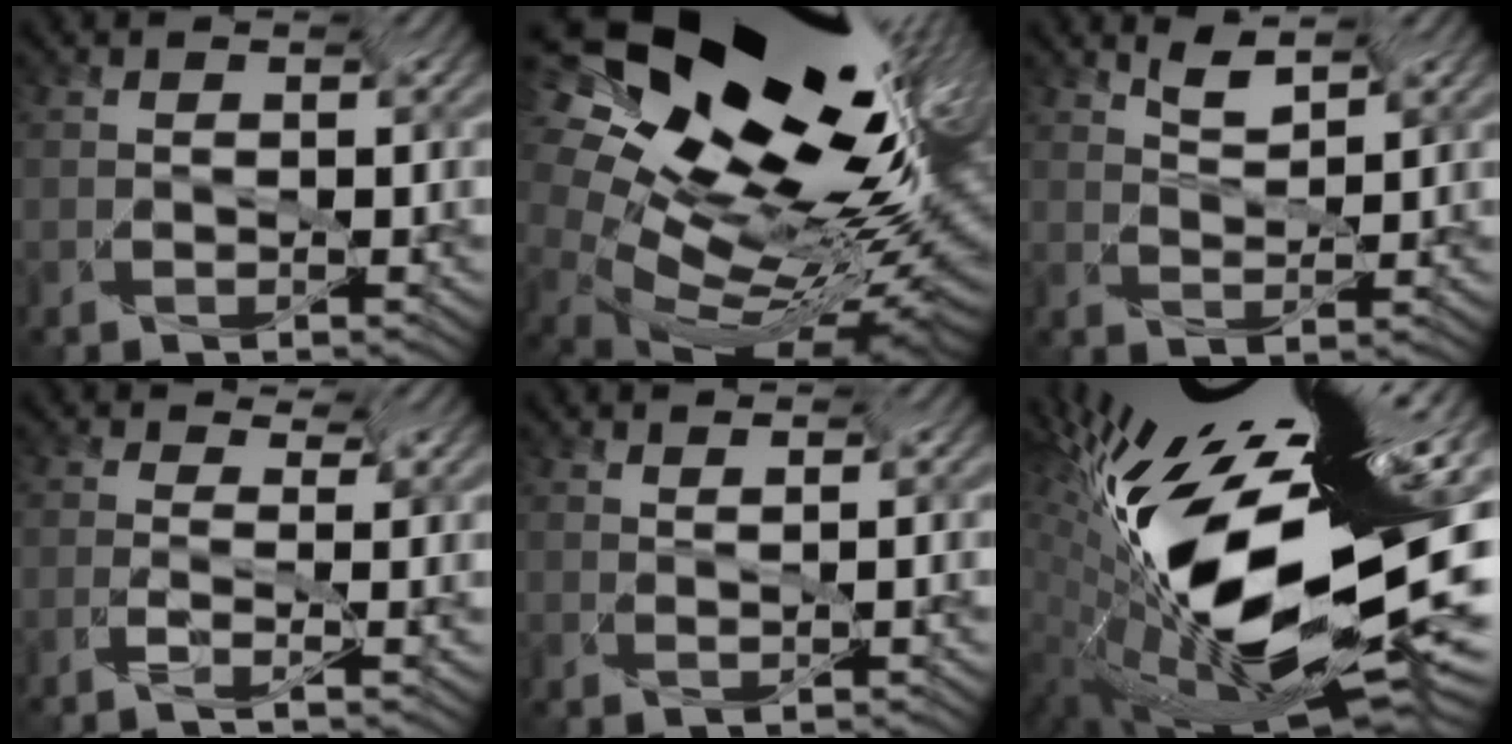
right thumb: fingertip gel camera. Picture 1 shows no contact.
{"total": 14.2, "force": [4.1, 7.9, 11.1], "torque": [-0.215, 0.041, 0.079]}
{"total": 1.9, "force": [1.7, -0.6, 0.6], "torque": [-0.022, 0.000, 0.035]}
{"total": 2.2, "force": [-1.4, -0.1, 1.7], "torque": [-0.043, -0.002, -0.030]}
{"total": 1.2, "force": [1.1, -0.4, 0.1], "torque": [0.001, -0.005, 0.019]}
{"total": 16.6, "force": [-1.7, 6.1, 15.4], "torque": [-0.241, -0.005, -0.030]}